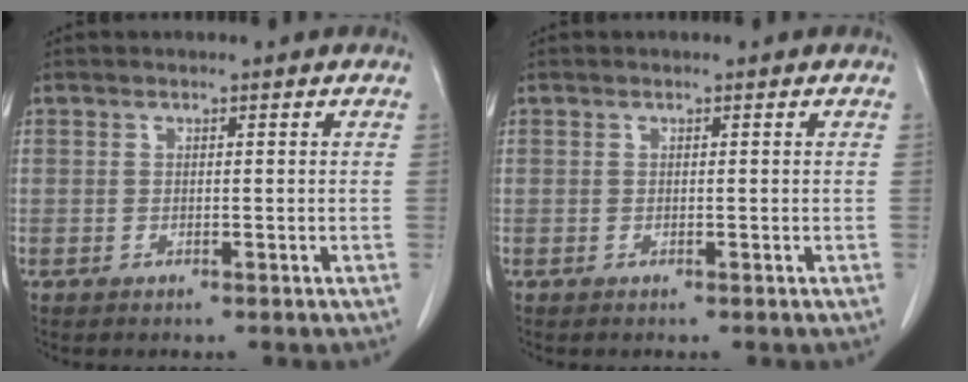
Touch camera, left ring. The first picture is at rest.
{"total": 0.0}